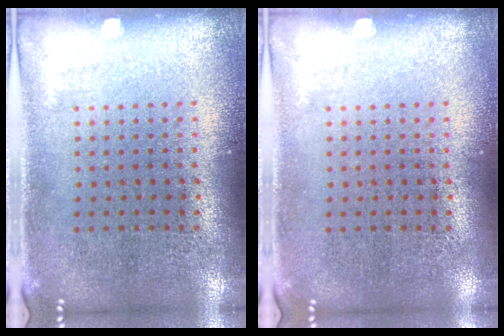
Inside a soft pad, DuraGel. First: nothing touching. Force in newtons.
{"total": 0.0}